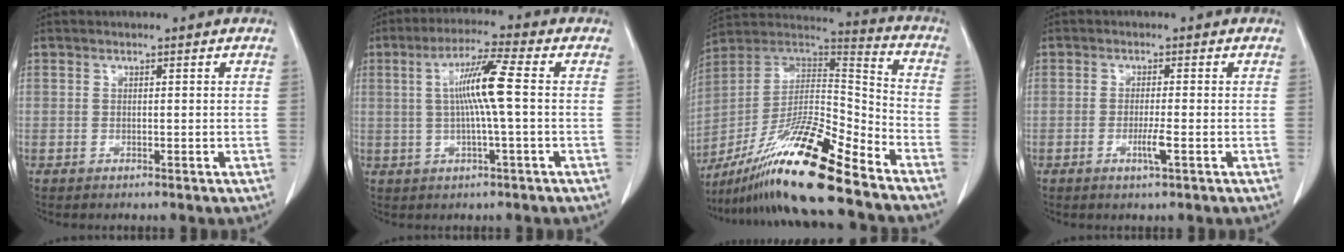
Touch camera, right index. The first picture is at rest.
{"total": 8.0, "force": [0.5, -0.6, 8.0], "torque": [-0.149, 0.007, 0.008]}
{"total": 20.0, "force": [-14.4, 1.2, 13.9], "torque": [-0.258, -0.003, -0.260]}
{"total": 2.6, "force": [-1.0, -0.2, 2.4], "torque": [-0.047, -0.004, -0.018]}